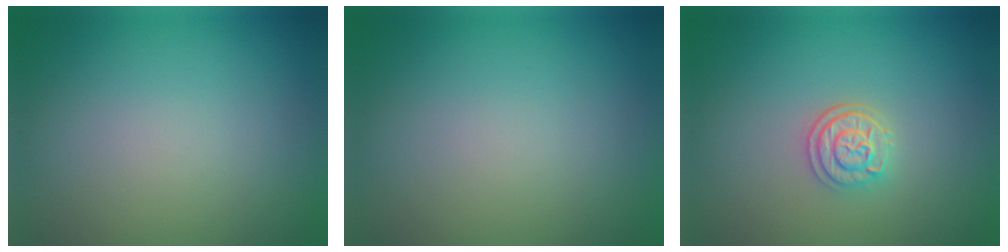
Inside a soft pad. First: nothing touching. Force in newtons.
{"total": 0.0}
{"total": 2.6, "press": 2.2, "slide": 1.3}